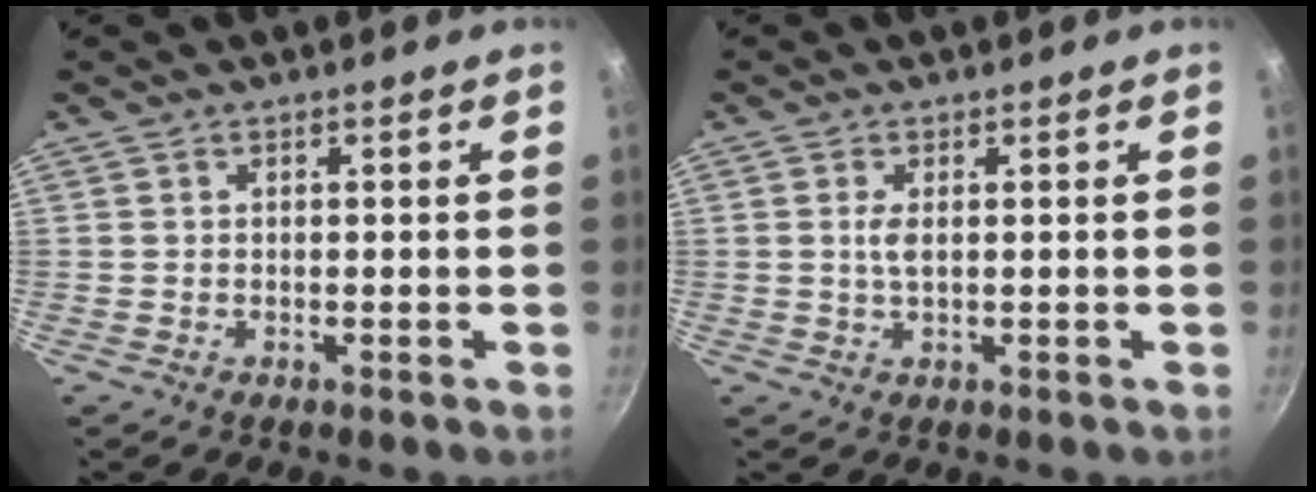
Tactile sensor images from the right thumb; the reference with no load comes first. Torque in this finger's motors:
{"motor_torque": [0.70, 0.38, 0.88, 0.37, 0.13]}